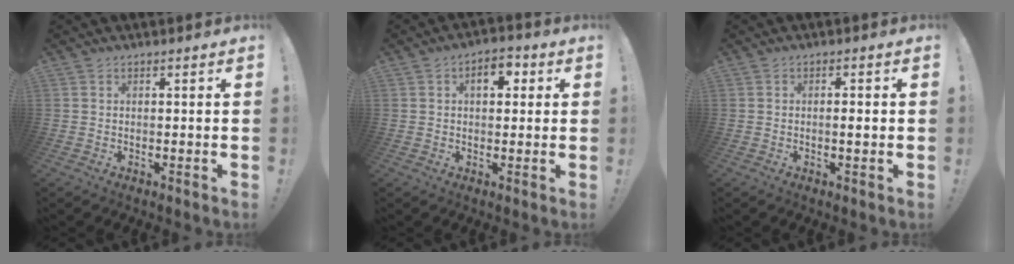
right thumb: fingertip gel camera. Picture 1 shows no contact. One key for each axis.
{"total": 6.1, "fx": 1.6, "fy": 3.6, "fz": 4.6, "tx": -0.051, "ty": 0.002, "tz": 0.020}
{"total": 2.0, "fx": -0.3, "fy": 0.2, "fz": 1.9, "tx": -0.018, "ty": -0.006, "tz": -0.011}